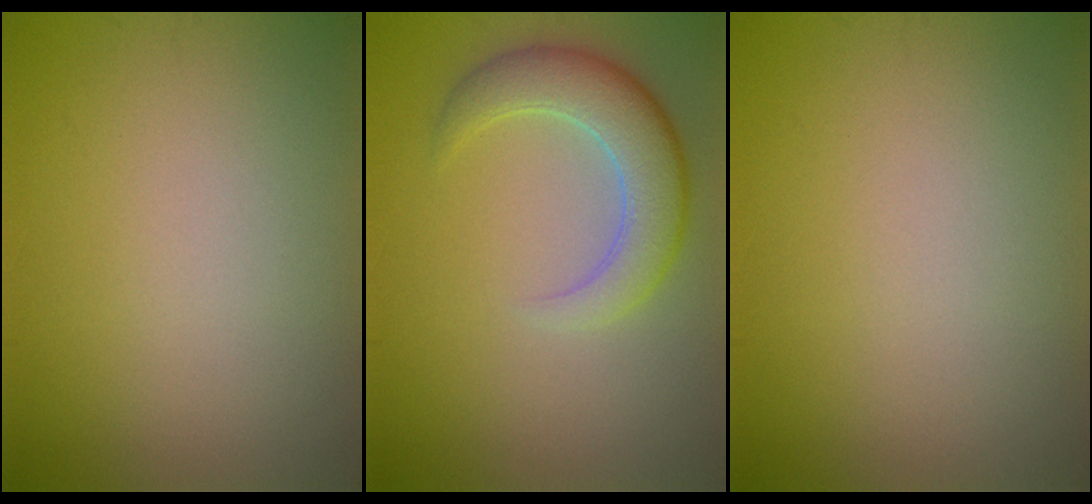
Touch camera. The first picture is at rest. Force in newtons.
{"total": 4.9, "press": 4.9, "slide": 0.6}
{"total": 0.0}